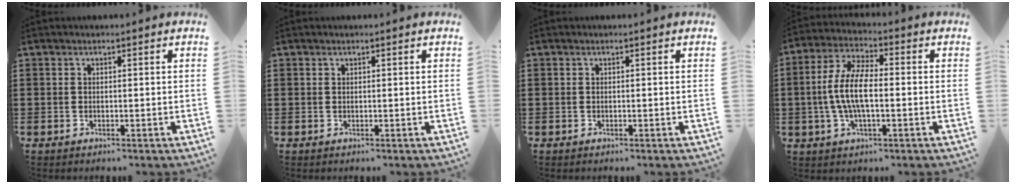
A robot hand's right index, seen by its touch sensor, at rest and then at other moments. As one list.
[{"total": 0.0}, {"total": 0.0}, {"total": 8.2, "force": [-0.9, 2.8, 7.7], "torque": [-0.178, -0.012, -0.025]}]